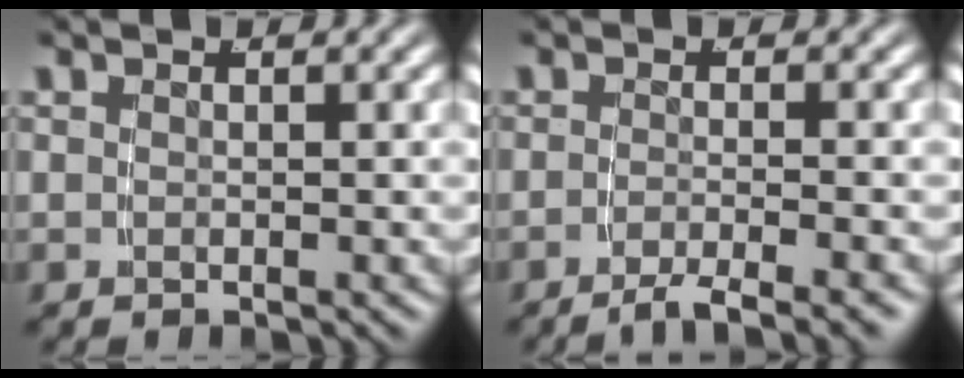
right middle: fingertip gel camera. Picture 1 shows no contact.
{"total": 4.3, "force": [-3.6, 0.4, 2.2], "torque": [-0.032, -0.001, -0.060]}